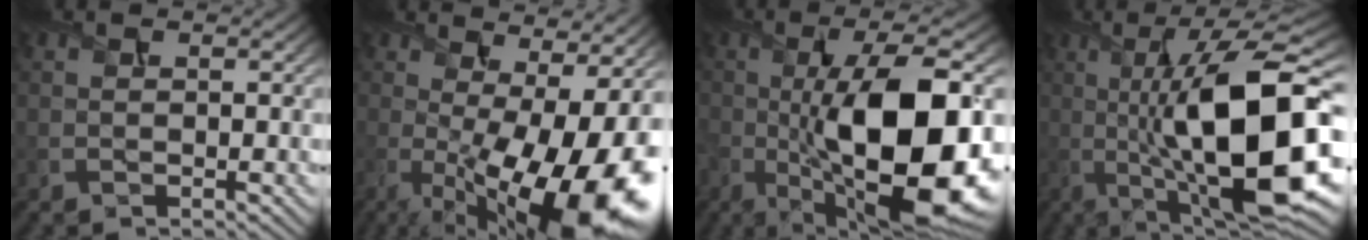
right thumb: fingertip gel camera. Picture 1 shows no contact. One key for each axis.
{"total": 18.6, "fx": -2.3, "fy": 7.0, "fz": 17.1, "tx": -0.228, "ty": -0.038, "tz": -0.014}
{"total": 17.5, "fx": -2.6, "fy": 6.5, "fz": 16.0, "tx": -0.266, "ty": -0.007, "tz": -0.041}
{"total": 18.5, "fx": -1.3, "fy": 5.9, "fz": 17.5, "tx": -0.276, "ty": 0.014, "tz": -0.025}